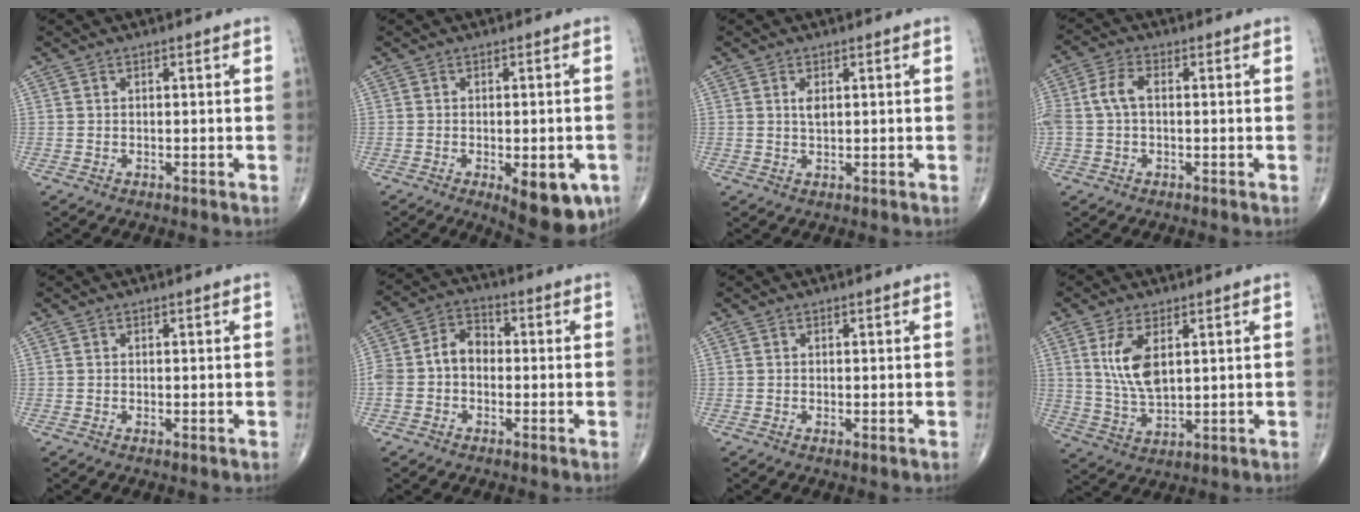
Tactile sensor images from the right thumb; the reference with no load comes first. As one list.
[{"total": 10.6, "force": [-4.1, 4.1, 8.9], "torque": [-0.093, -0.002, -0.044]}, {"total": 1.9, "force": [0.6, 0.9, 1.5], "torque": [-0.029, -0.003, 0.011]}, {"total": 5.7, "force": [0.2, 3.4, 4.6], "torque": [-0.113, 0.021, 0.003]}, {"total": 0.0}, {"total": 7.7, "force": [-0.9, 5.8, 5.0], "torque": [-0.085, 0.034, -0.028]}, {"total": 0.5, "force": [0.0, 0.1, 0.5], "torque": [-0.010, -0.004, -0.001]}, {"total": 8.6, "force": [2.8, 4.1, 7.0], "torque": [-0.137, -0.015, 0.063]}]